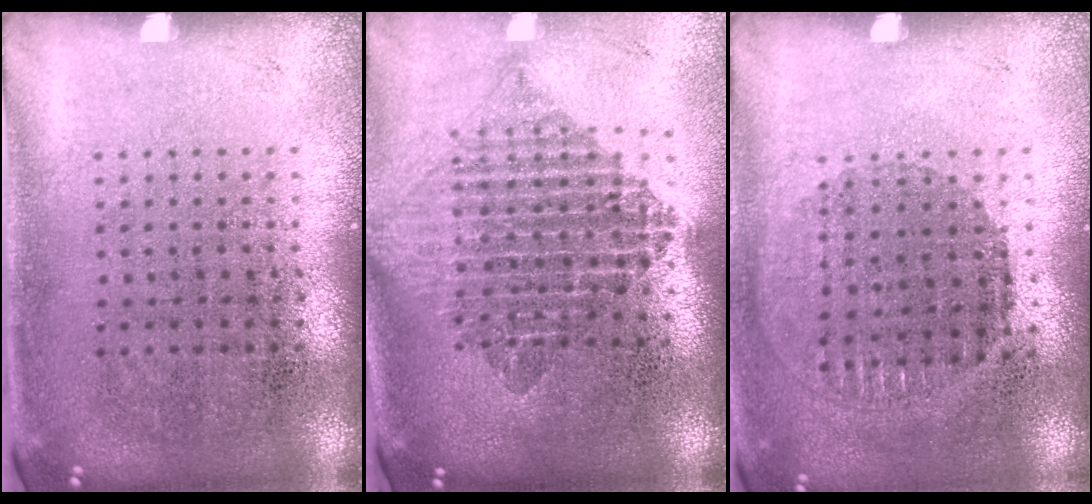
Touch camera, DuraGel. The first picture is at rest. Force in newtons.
{"total": 2.1, "press": 1.7, "slide": 1.2}
{"total": 0.9, "press": 0.9, "slide": 0.3}